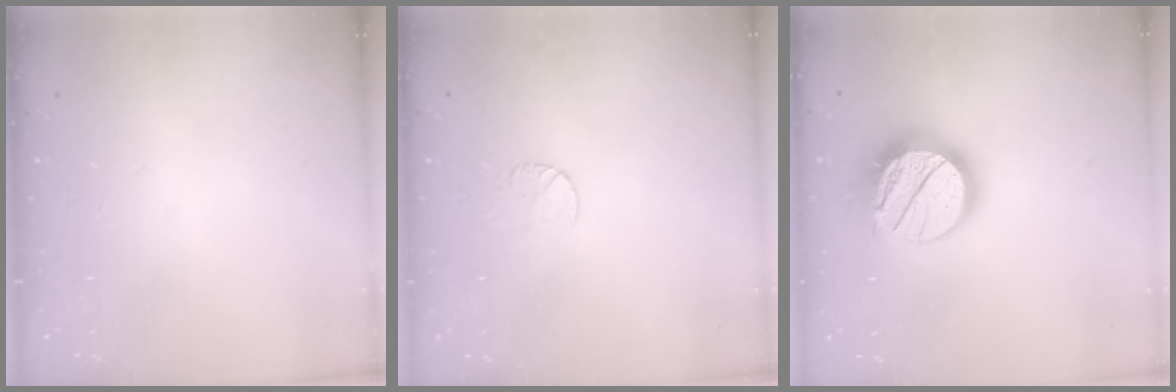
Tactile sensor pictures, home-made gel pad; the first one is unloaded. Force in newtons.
{"total": 5.7, "press": 5.7, "slide": 0.5}
{"total": 19.2, "press": 19.1, "slide": 1.4}